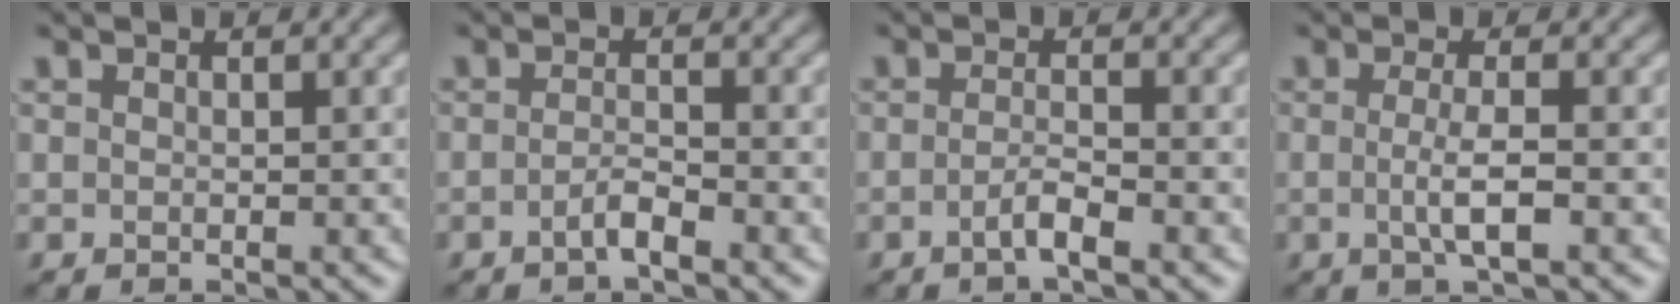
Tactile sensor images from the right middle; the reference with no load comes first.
{"total": 1.7, "force": [-1.0, 0.3, 1.4], "torque": [-0.027, 0.004, -0.023]}
{"total": 2.0, "force": [-0.9, 0.3, 1.7], "torque": [-0.031, 0.004, -0.023]}
{"total": 2.9, "force": [-0.4, 0.6, 2.8], "torque": [-0.053, -0.004, -0.008]}